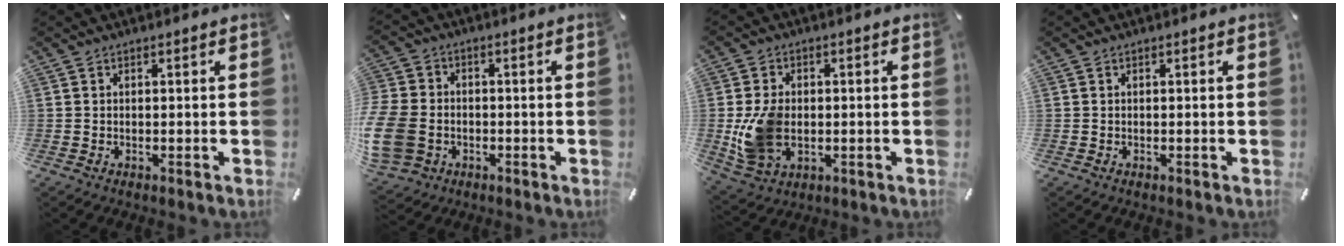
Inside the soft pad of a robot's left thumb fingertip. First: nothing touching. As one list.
[{"total": 11.5, "force": [-2.4, 9.6, 5.9], "torque": [-0.133, 0.019, -0.044]}, {"total": 10.6, "force": [-1.0, 7.8, 7.1], "torque": [-0.158, 0.004, -0.013]}, {"total": 0.0}]